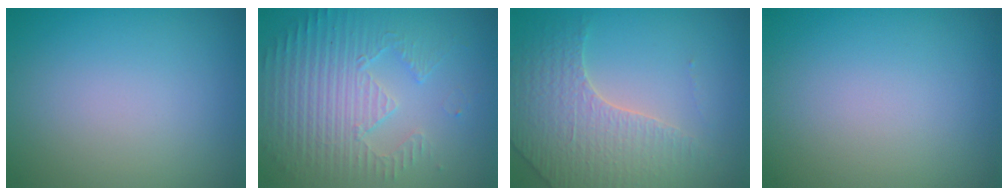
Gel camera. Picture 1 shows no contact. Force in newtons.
{"total": 3.8, "press": 3.6, "slide": 1.3}
{"total": 3.8, "press": 3.6, "slide": 1.0}
{"total": 0.0}